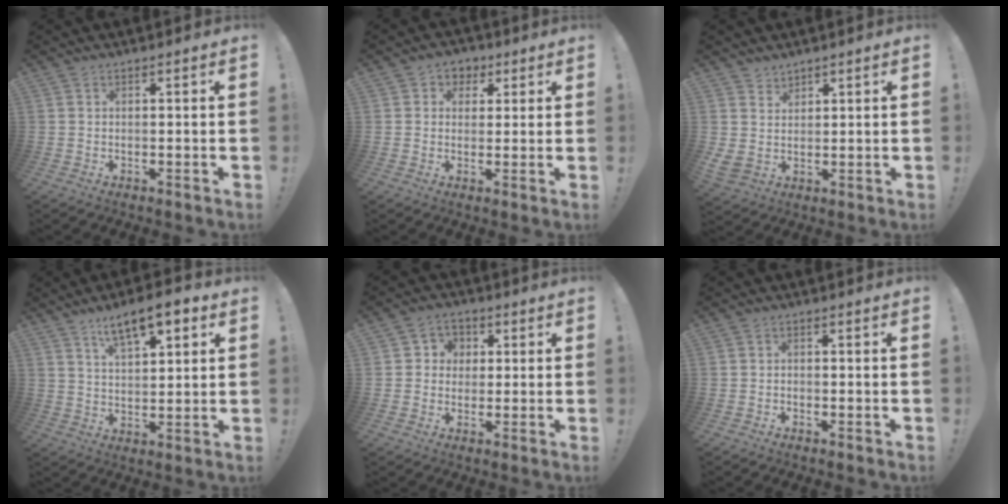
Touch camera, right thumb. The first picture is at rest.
{"total": 4.6, "force": [0.9, 4.4, 1.2], "torque": [-0.003, -0.002, 0.016]}
{"total": 5.1, "force": [2.9, 4.1, 0.8], "torque": [-0.020, -0.024, 0.062]}
{"total": 10.8, "force": [6.6, 4.1, 7.5], "torque": [-0.116, -0.026, 0.114]}
{"total": 5.4, "force": [0.1, 5.2, 1.2], "torque": [-0.014, 0.005, 0.003]}
{"total": 1.1, "force": [-1.0, 0.5, 0.2], "torque": [-0.014, 0.007, -0.016]}